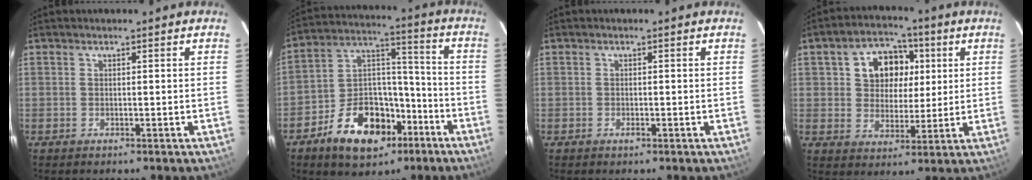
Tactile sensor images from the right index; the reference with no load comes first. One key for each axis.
{"total": 17.0, "fx": -9.3, "fy": 10.5, "fz": 9.7, "tx": -0.188, "ty": 0.045, "tz": -0.140}
{"total": 0.9, "fx": -0.5, "fy": 0.4, "fz": 0.6, "tx": -0.012, "ty": 0.001, "tz": -0.008}
{"total": 10.5, "fx": 3.0, "fy": 8.4, "fz": 5.6, "tx": -0.113, "ty": 0.028, "tz": 0.054}